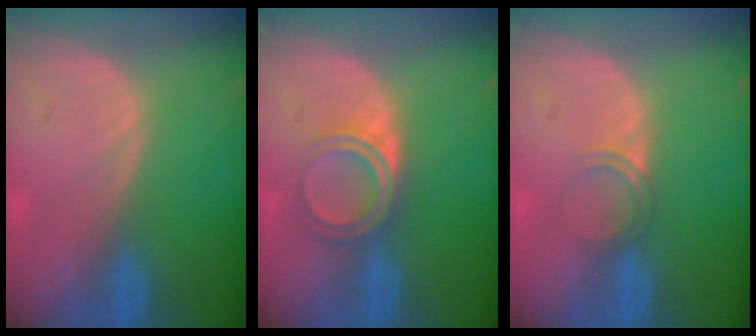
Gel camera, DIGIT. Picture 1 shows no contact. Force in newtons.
{"total": 4.9, "press": 4.2, "slide": 2.5}
{"total": 2.1, "press": 1.8, "slide": 1.1}